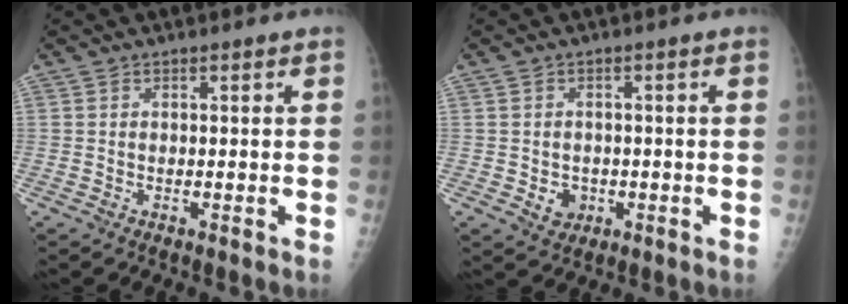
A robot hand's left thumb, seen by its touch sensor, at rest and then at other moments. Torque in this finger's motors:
{"motor_torque": [0.06, 0.88, 0.22, 0.13, -0.05]}